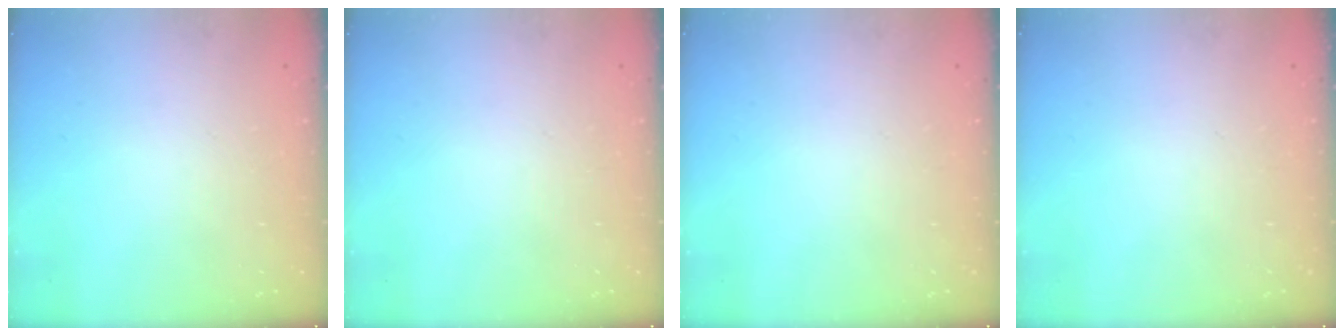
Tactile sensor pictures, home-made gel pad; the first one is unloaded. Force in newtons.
{"total": 0.0}
{"total": 0.0}
{"total": 0.0}